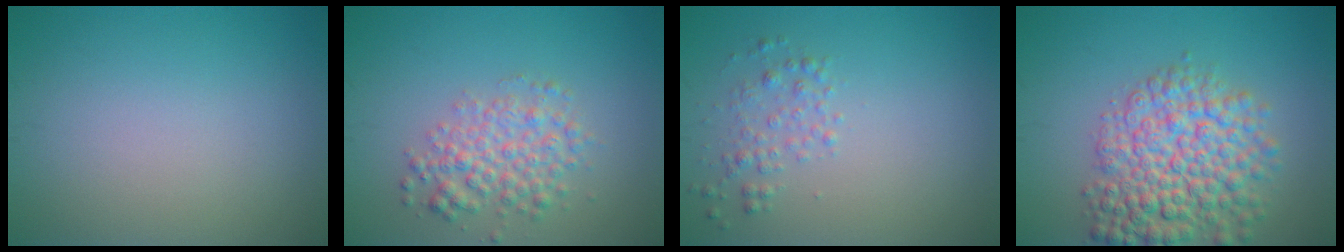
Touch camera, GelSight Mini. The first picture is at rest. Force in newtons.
{"total": 3.6, "press": 3.6, "slide": 0.1}
{"total": 1.7, "press": 1.7, "slide": 0.1}
{"total": 8.0, "press": 8.0, "slide": 0.3}